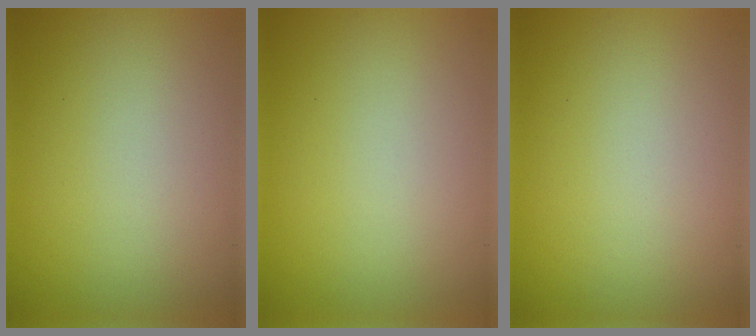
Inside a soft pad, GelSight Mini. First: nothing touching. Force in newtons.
{"total": 0.0}
{"total": 0.0}